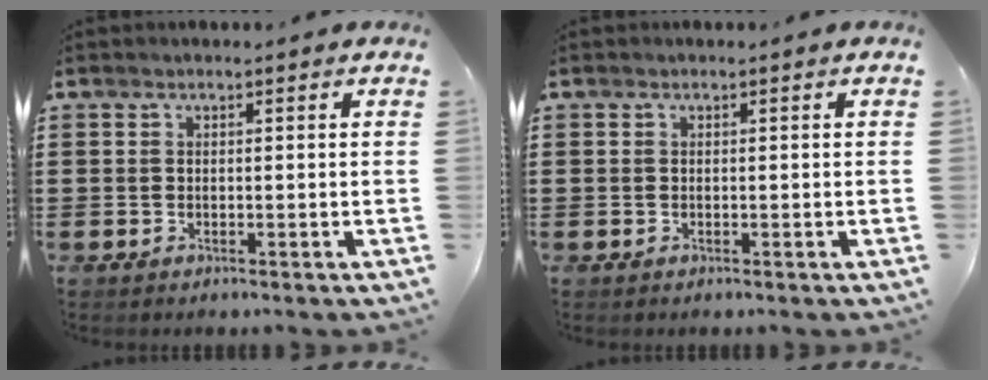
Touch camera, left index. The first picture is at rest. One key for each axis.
{"total": 0.0}